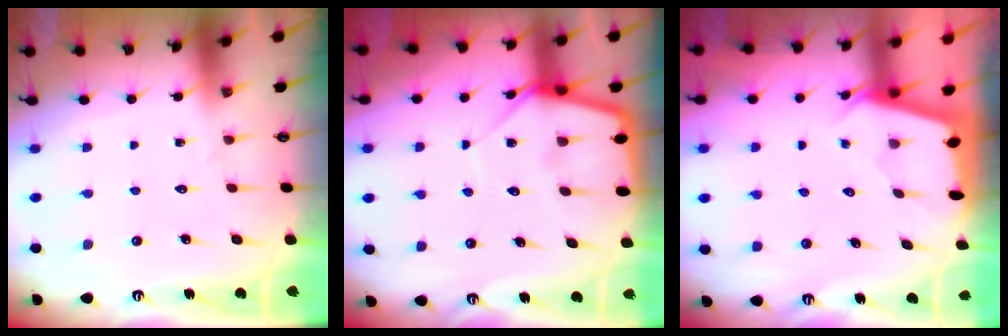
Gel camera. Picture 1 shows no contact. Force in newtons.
{"total": 6.5, "press": 6.5, "slide": 0.5}
{"total": 2.0, "press": 2.0, "slide": 0.3}